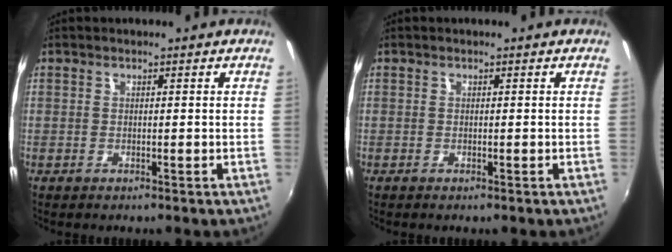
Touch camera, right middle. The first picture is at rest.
{"total": 0.0}